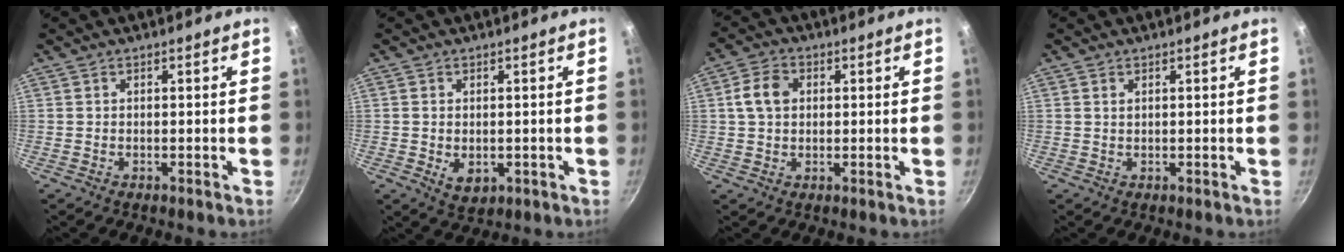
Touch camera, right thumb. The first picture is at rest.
{"total": 4.2, "force": [-0.5, 2.9, 3.0], "torque": [-0.047, -0.012, -0.002]}
{"total": 5.9, "force": [1.1, 4.5, 3.7], "torque": [-0.059, 0.010, 0.012]}
{"total": 1.0, "force": [0.5, 0.6, 0.6], "torque": [-0.012, 0.003, 0.010]}